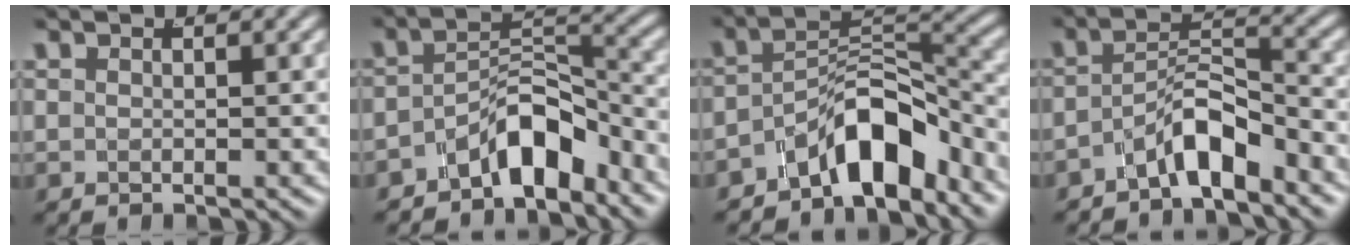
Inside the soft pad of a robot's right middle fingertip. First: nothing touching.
{"total": 5.9, "force": [-4.4, 2.1, 3.3], "torque": [-0.036, -0.001, -0.071]}
{"total": 7.4, "force": [-4.9, 2.8, 4.8], "torque": [-0.060, 0.003, -0.078]}
{"total": 4.9, "force": [-3.6, 1.5, 3.0], "torque": [-0.040, -0.003, -0.057]}